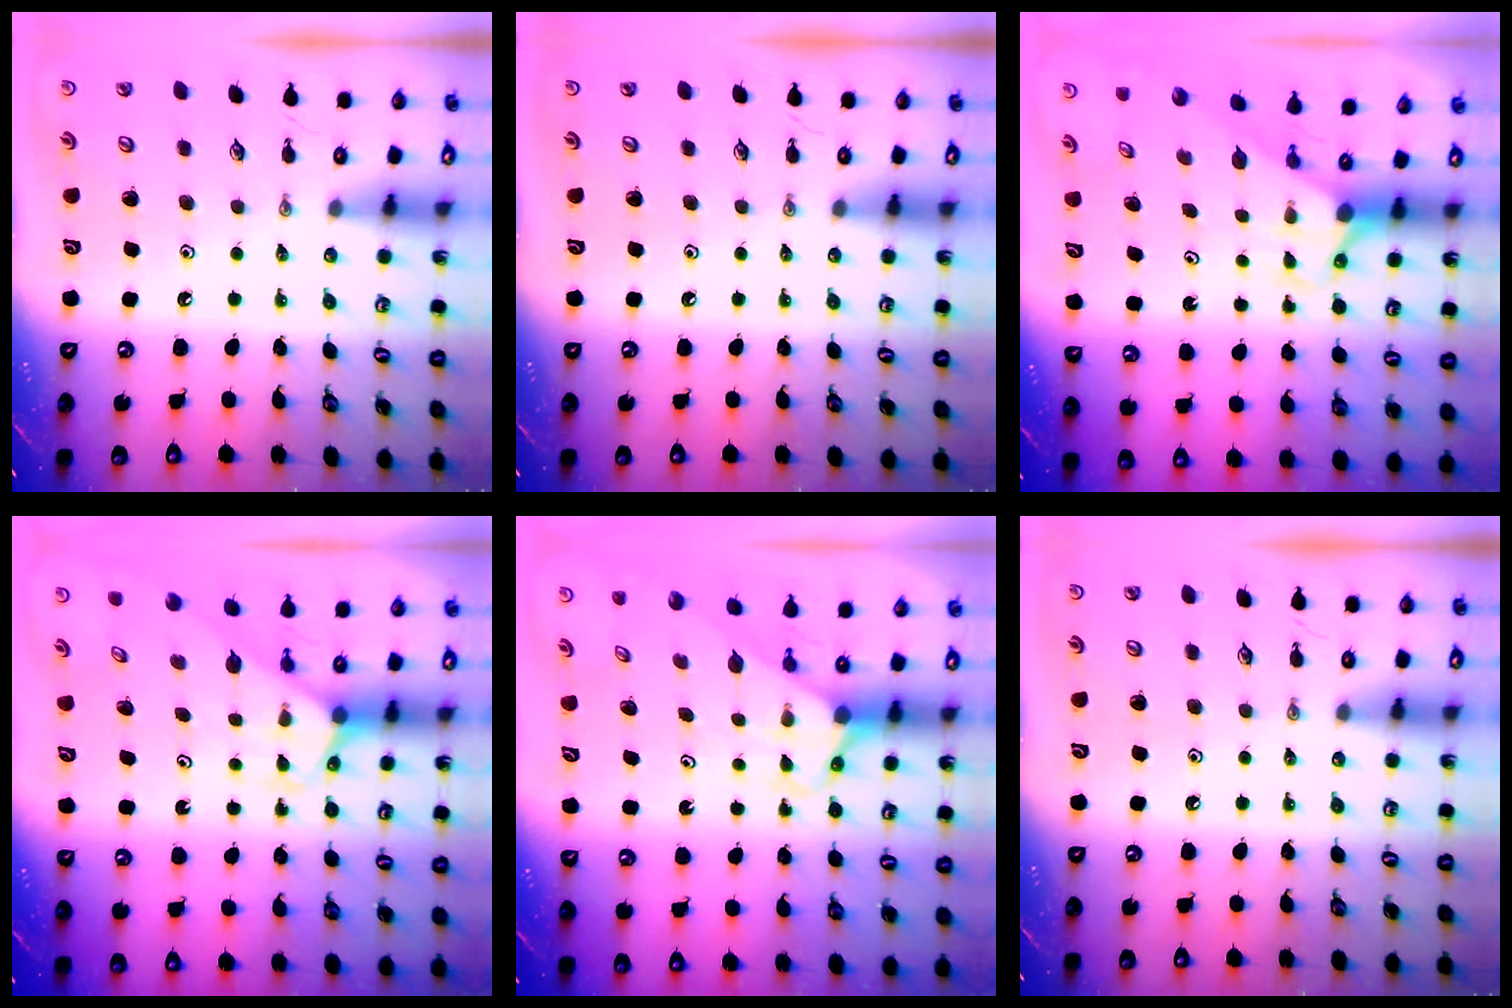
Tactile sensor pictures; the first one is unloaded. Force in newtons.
{"total": 0.0}
{"total": 2.8, "press": 2.8, "slide": 0.0}
{"total": 2.5, "press": 2.5, "slide": 0.1}
{"total": 2.8, "press": 2.8, "slide": 0.2}
{"total": 0.0}